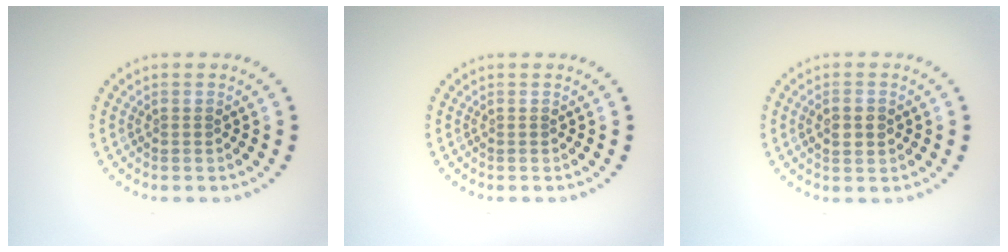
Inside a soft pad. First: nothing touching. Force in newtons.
{"total": 0.0}
{"total": 1.7, "press": 1.7, "slide": 0.2}